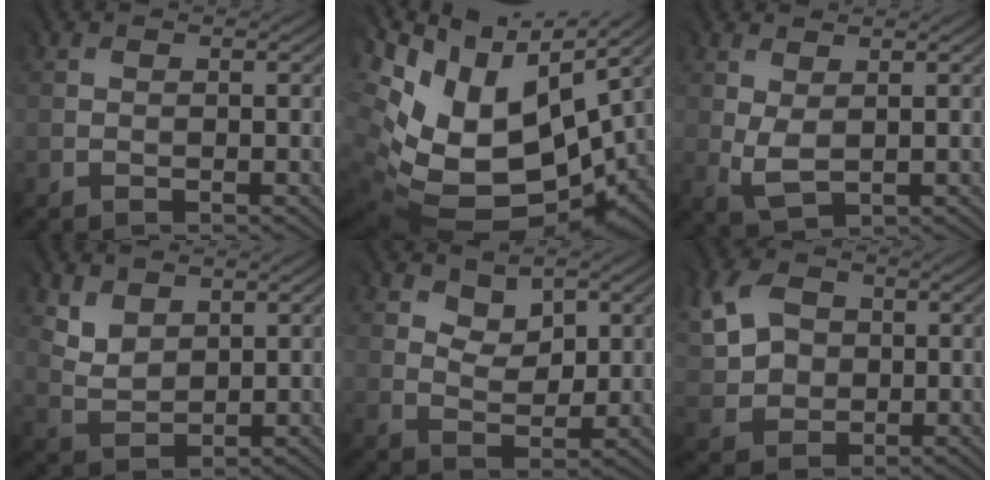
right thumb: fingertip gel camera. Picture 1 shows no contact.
{"total": 17.0, "force": [-0.4, 11.6, 12.5], "torque": [-0.230, -0.038, 0.050]}
{"total": 2.6, "force": [0.4, 1.5, 2.1], "torque": [-0.063, -0.003, 0.013]}
{"total": 3.5, "force": [2.6, 2.0, 1.2], "torque": [-0.039, -0.006, 0.060]}
{"total": 3.9, "force": [2.7, 2.3, 1.6], "torque": [-0.026, -0.009, 0.045]}
{"total": 6.9, "force": [2.0, 5.4, 3.7], "torque": [-0.115, 0.008, 0.034]}